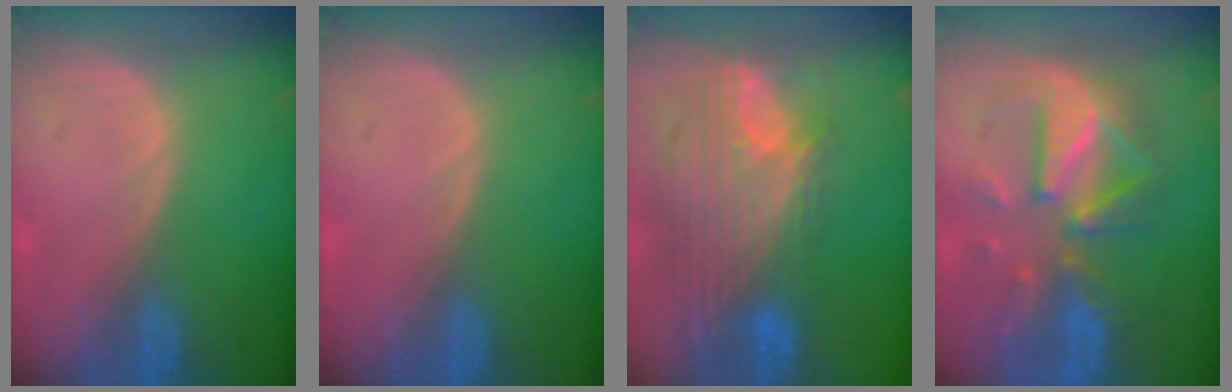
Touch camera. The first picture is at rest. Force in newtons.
{"total": 0.0}
{"total": 12.1, "press": 10.2, "slide": 6.4}
{"total": 9.6, "press": 9.6, "slide": 0.6}